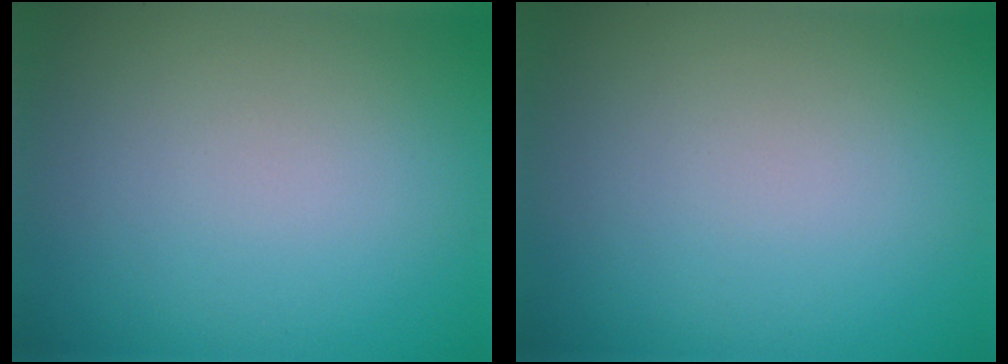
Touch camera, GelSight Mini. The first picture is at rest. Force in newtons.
{"total": 0.0}